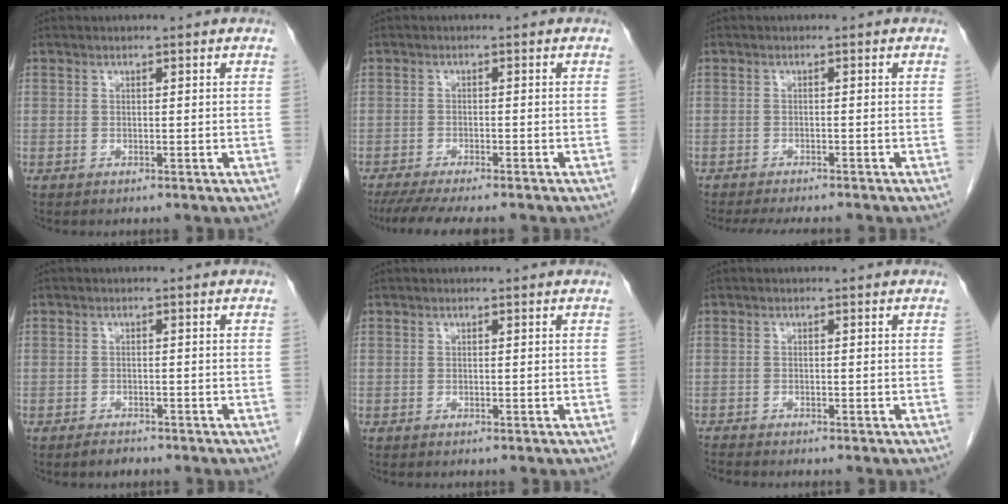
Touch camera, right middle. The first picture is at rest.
{"total": 10.2, "force": [-8.7, 1.5, 5.2], "torque": [-0.071, -0.013, -0.130]}
{"total": 7.9, "force": [-7.0, 1.6, 3.4], "torque": [-0.045, -0.010, -0.096]}
{"total": 1.6, "force": [-1.4, 0.6, 0.6], "torque": [-0.015, -0.001, -0.018]}
{"total": 0.0}
{"total": 1.5, "force": [-1.4, -0.3, 0.1], "torque": [-0.009, -0.005, -0.029]}